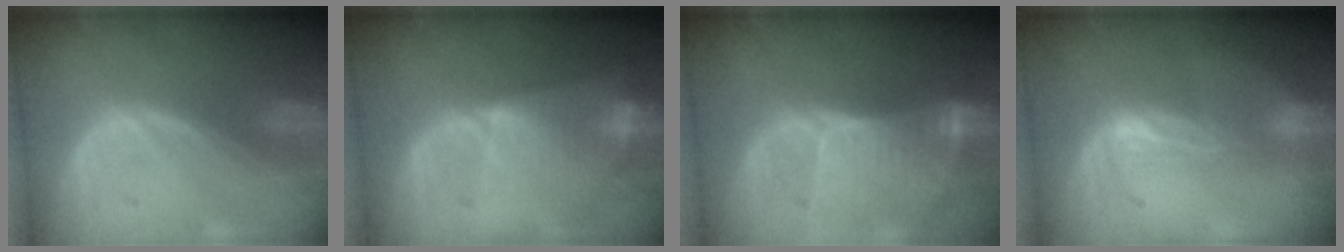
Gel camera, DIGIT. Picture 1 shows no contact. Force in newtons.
{"total": 6.9, "press": 6.7, "slide": 1.7}
{"total": 8.4, "press": 7.6, "slide": 3.4}
{"total": 2.7, "press": 2.3, "slide": 1.5}